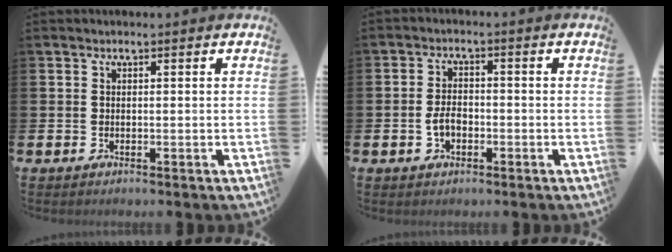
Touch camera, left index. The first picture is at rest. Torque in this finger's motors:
{"motor_torque": [0.32, 0.32, 0.11, 0.05]}